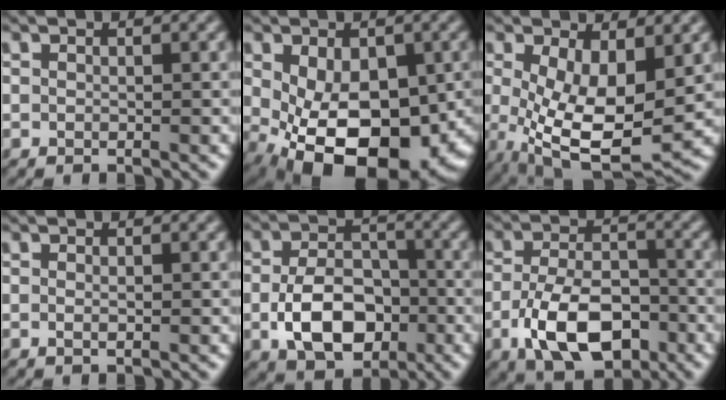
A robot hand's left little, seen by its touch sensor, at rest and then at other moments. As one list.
[{"total": 11.8, "force": [-3.0, 6.8, 9.2], "torque": [-0.139, -0.034, -0.032]}, {"total": 8.9, "force": [-0.7, 4.1, 7.8], "torque": [-0.160, -0.020, 0.003]}, {"total": 0.6, "force": [-0.2, 0.2, 0.5], "torque": [-0.011, -0.001, -0.002]}, {"total": 7.3, "force": [-2.2, 4.7, 5.1], "torque": [-0.101, -0.005, -0.033]}, {"total": 8.6, "force": [-3.8, 4.7, 6.1], "torque": [-0.128, -0.006, -0.068]}]